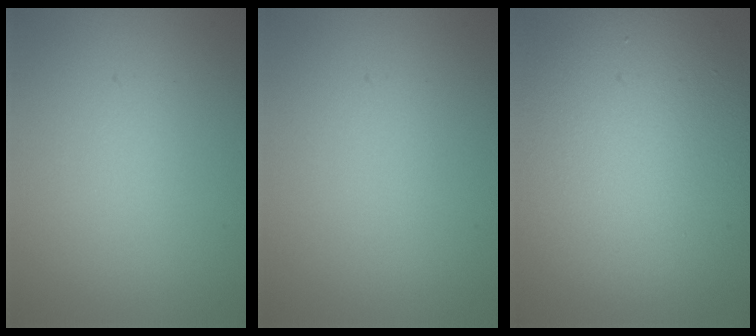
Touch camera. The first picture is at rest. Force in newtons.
{"total": 0.0}
{"total": 12.9, "press": 12.9, "slide": 0.4}